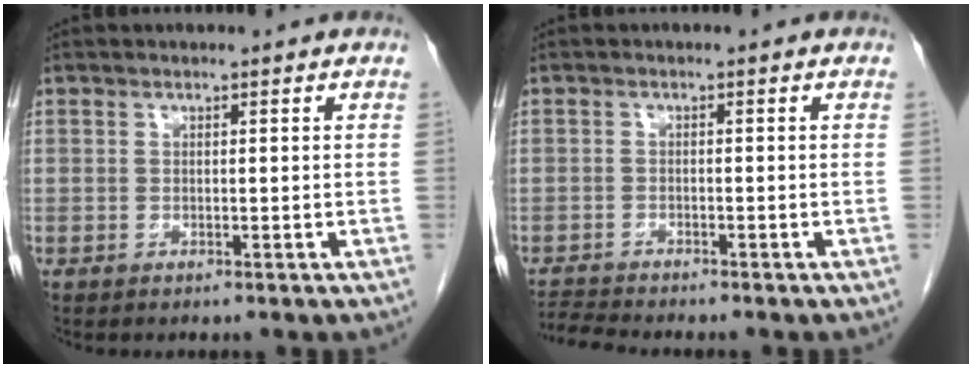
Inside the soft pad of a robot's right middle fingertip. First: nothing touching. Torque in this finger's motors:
{"motor_torque": [0.03, -0.02, -0.01, -0.01]}